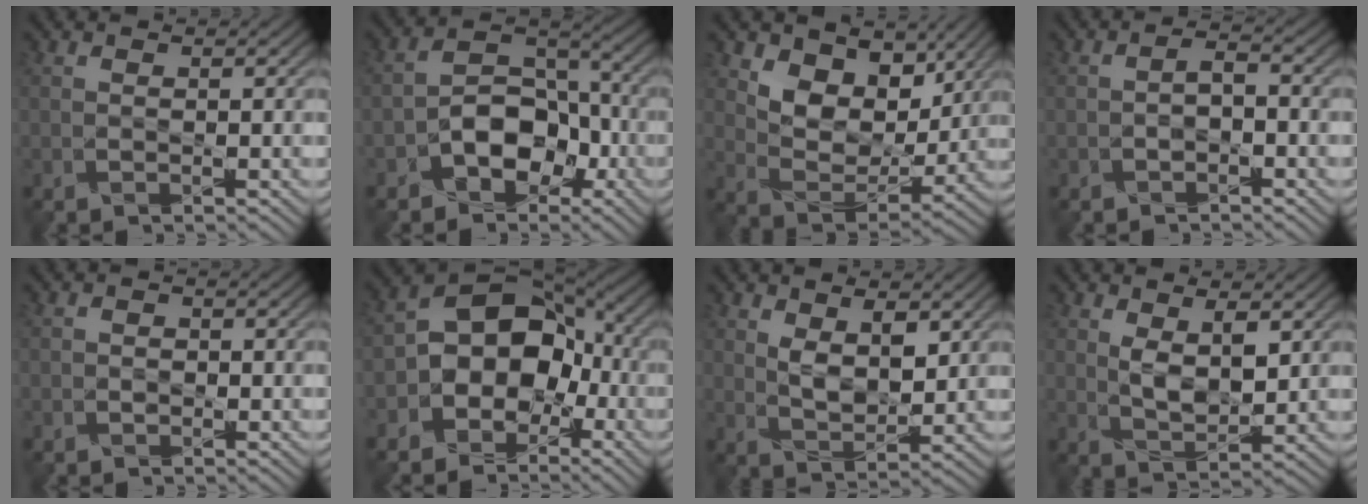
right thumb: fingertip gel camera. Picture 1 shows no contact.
{"total": 8.1, "force": [-3.8, 5.5, 4.7], "torque": [-0.073, 0.003, -0.075]}
{"total": 9.2, "force": [4.9, 6.0, 4.9], "torque": [-0.102, -0.018, 0.083]}
{"total": 1.9, "force": [-0.8, 1.1, 1.4], "torque": [-0.027, 0.003, -0.018]}
{"total": 1.1, "force": [-0.5, 0.9, 0.4], "torque": [-0.005, -0.003, -0.010]}
{"total": 10.1, "force": [-2.5, 7.6, 6.2], "torque": [-0.094, 0.001, -0.067]}
{"total": 5.1, "force": [2.0, 2.8, 3.7], "torque": [-0.078, -0.010, 0.039]}
{"total": 4.8, "force": [1.6, 2.5, 3.8], "torque": [-0.082, -0.008, 0.035]}